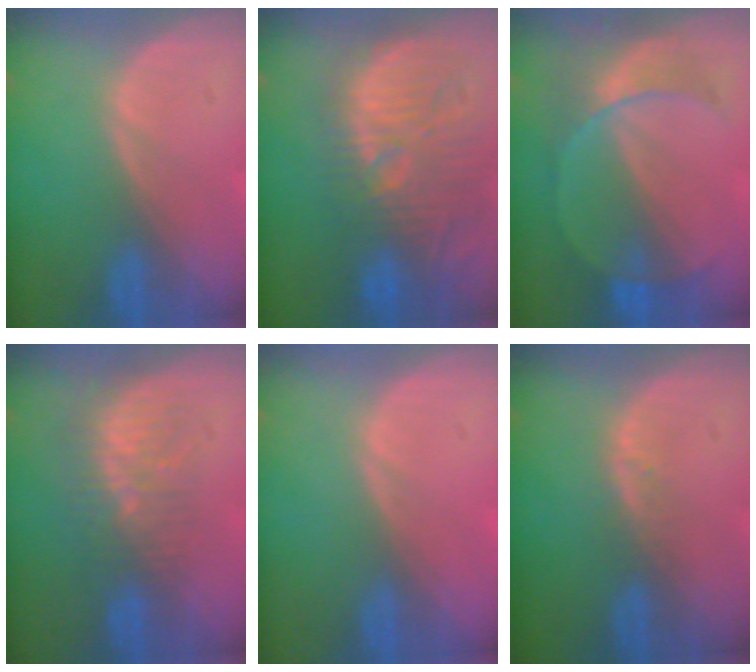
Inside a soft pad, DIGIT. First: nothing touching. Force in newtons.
{"total": 13.5, "press": 12.5, "slide": 5.0}
{"total": 7.3, "press": 6.9, "slide": 2.6}
{"total": 7.5, "press": 6.9, "slide": 3.0}
{"total": 0.5, "press": 0.0, "slide": 0.5}
{"total": 1.7, "press": 1.7, "slide": 0.1}